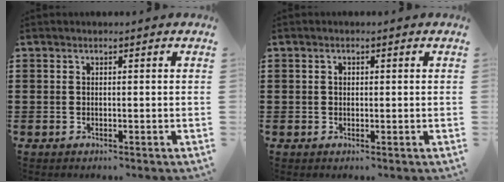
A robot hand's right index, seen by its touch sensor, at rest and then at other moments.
{"total": 0.8, "force": [0.3, 0.6, 0.4], "torque": [-0.010, 0.004, 0.005]}